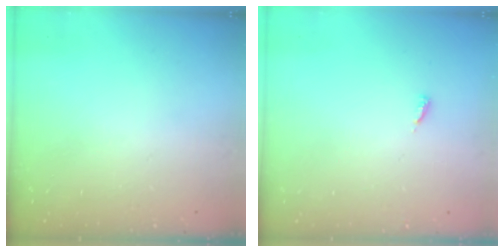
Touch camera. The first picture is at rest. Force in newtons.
{"total": 2.9, "press": 2.9, "slide": 0.2}